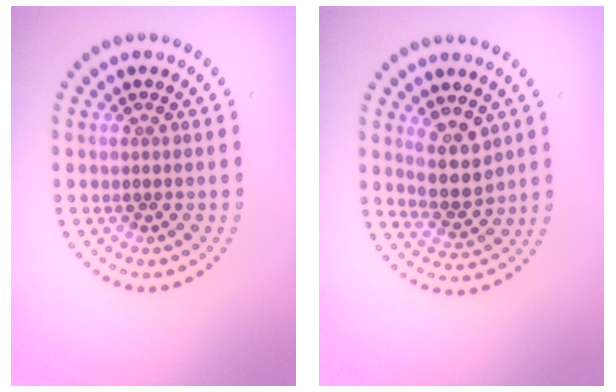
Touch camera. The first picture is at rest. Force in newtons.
{"total": 4.0, "press": 3.7, "slide": 1.4}